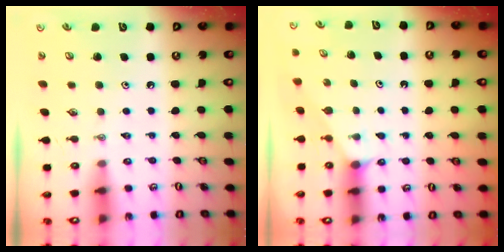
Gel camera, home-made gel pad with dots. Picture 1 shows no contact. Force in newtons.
{"total": 2.0, "press": 2.0, "slide": 0.2}